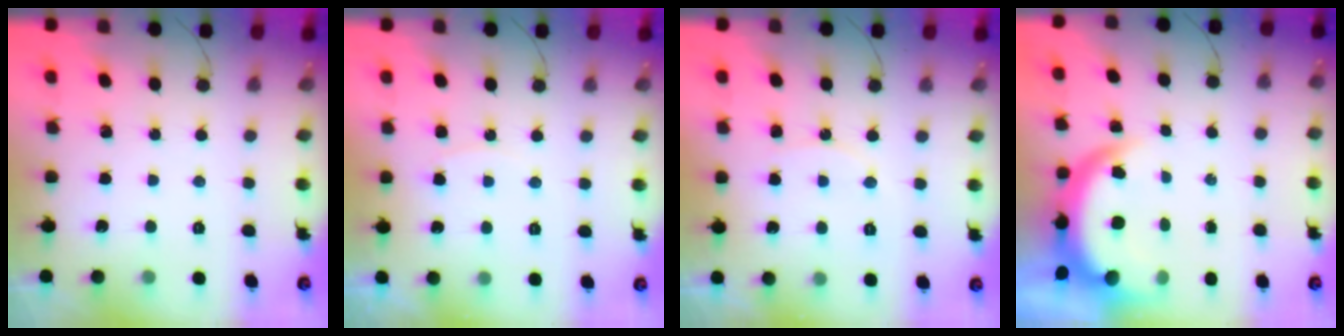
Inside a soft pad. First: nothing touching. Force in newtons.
{"total": 4.7, "press": 4.6, "slide": 0.3}
{"total": 7.0, "press": 7.0, "slide": 0.6}
{"total": 7.0, "press": 6.9, "slide": 0.7}